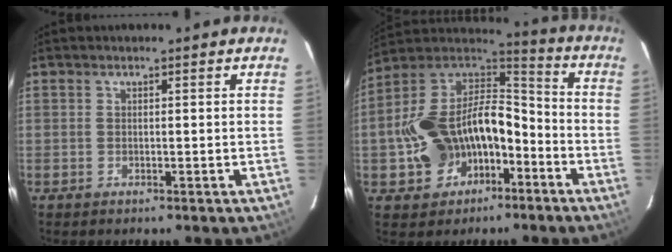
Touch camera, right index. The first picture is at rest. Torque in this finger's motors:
{"motor_torque": [0.71, -0.30, 0.96, 0.21]}